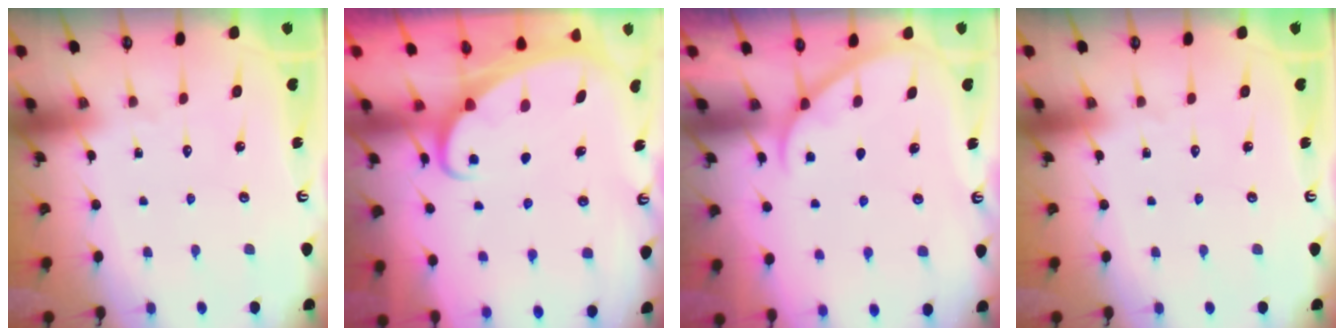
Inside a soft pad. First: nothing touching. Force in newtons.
{"total": 1.9, "press": 1.9, "slide": 0.3}
{"total": 1.9, "press": 1.9, "slide": 0.2}
{"total": 0.0}